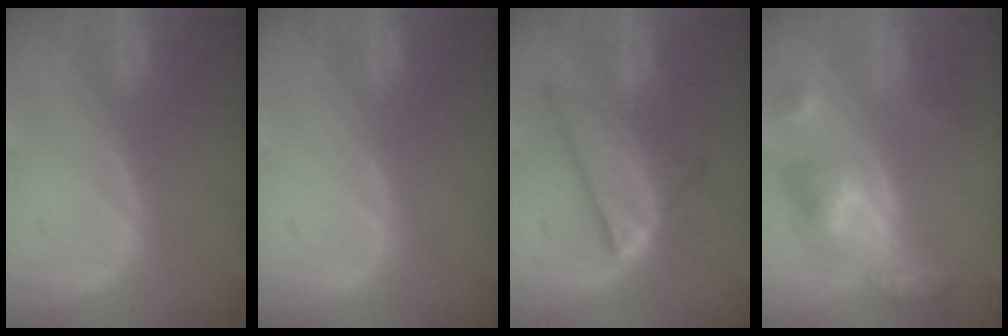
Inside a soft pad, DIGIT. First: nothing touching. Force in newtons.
{"total": 0.0}
{"total": 8.6, "press": 8.6, "slide": 0.5}
{"total": 8.1, "press": 8.1, "slide": 0.5}